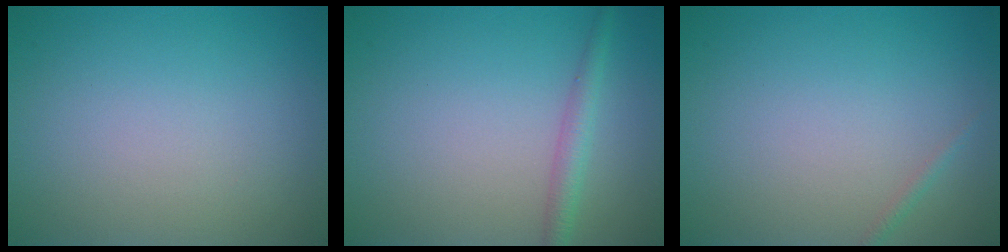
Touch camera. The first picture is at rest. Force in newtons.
{"total": 2.0, "press": 2.0, "slide": 0.0}
{"total": 0.6, "press": 0.6, "slide": 0.0}